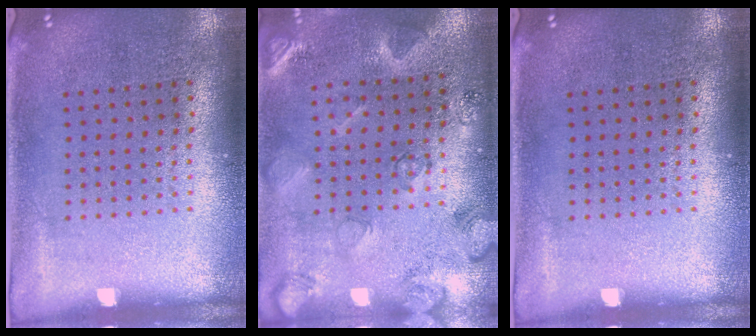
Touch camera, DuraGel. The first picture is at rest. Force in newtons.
{"total": 2.3, "press": 2.2, "slide": 0.4}
{"total": 0.0}